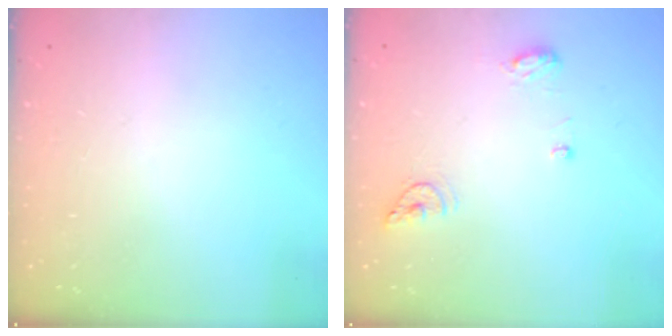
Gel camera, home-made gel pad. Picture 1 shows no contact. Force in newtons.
{"total": 11.0, "press": 8.3, "slide": 7.1}